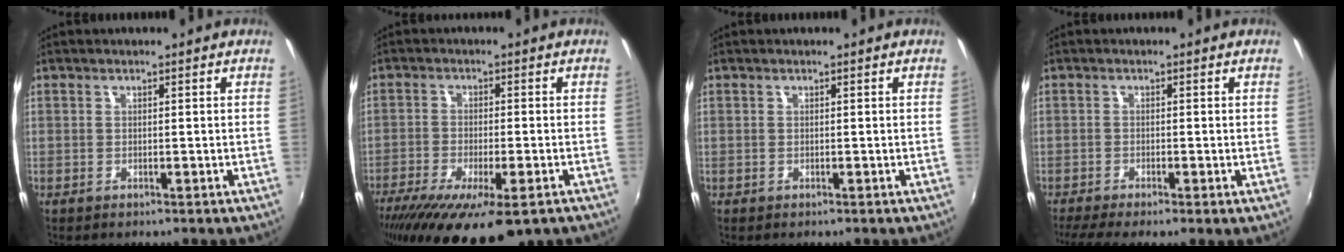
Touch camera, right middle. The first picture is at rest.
{"total": 18.1, "force": [-12.1, 5.1, 12.5], "torque": [-0.244, -0.069, -0.187]}
{"total": 0.0}
{"total": 4.9, "force": [-2.9, 0.4, 3.9], "torque": [-0.082, -0.021, -0.054]}